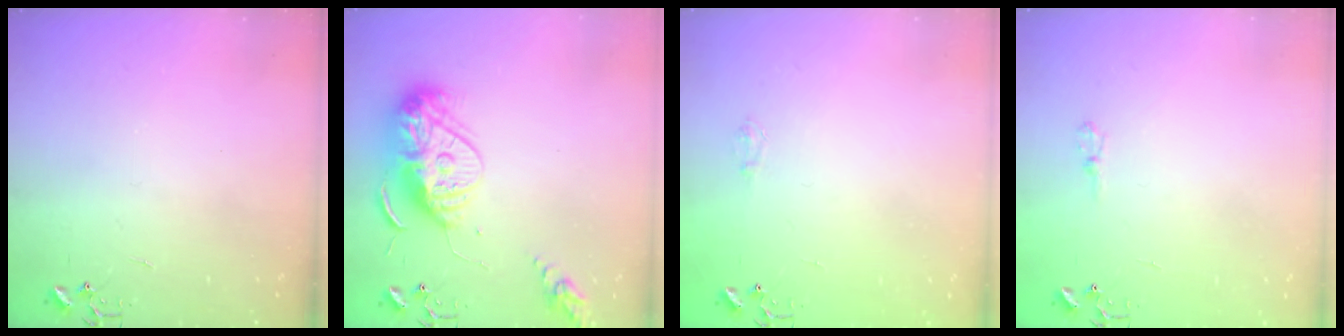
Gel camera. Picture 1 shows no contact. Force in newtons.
{"total": 14.7, "press": 14.6, "slide": 1.3}
{"total": 3.8, "press": 3.8, "slide": 0.5}
{"total": 4.8, "press": 4.8, "slide": 0.5}